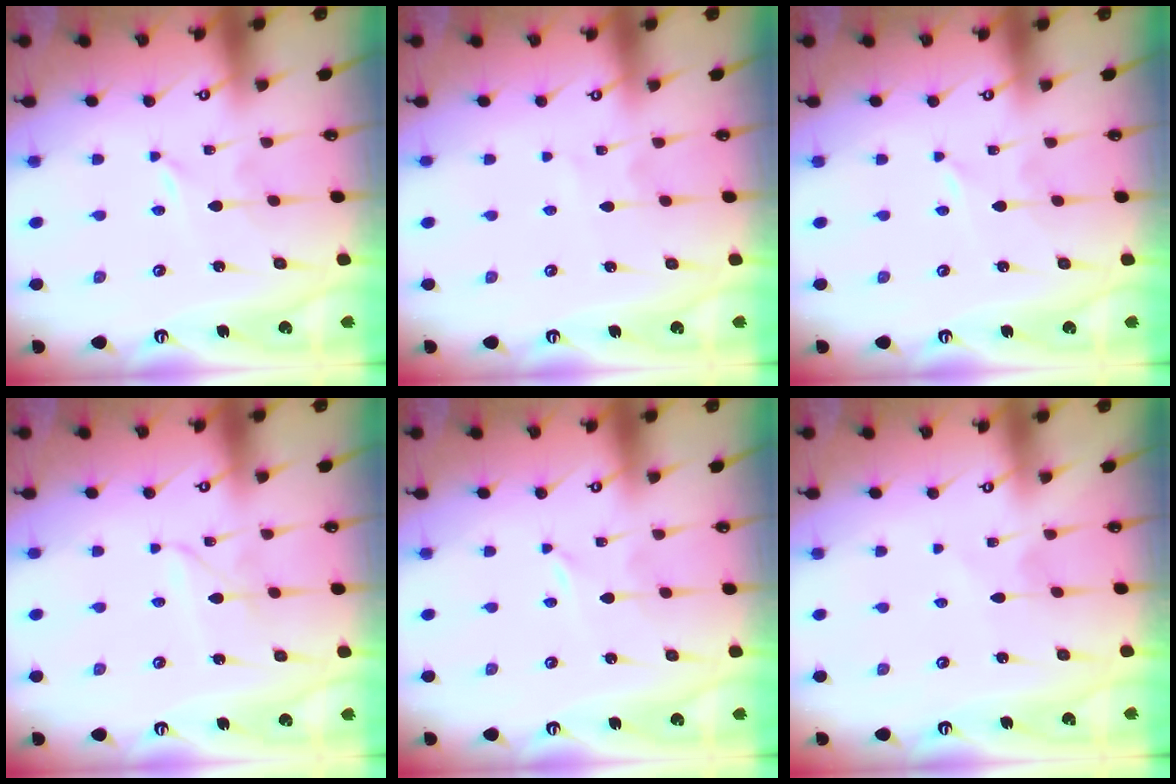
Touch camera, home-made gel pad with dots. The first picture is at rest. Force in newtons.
{"total": 2.2, "press": 2.1, "slide": 0.3}
{"total": 0.0}
{"total": 2.4, "press": 2.4, "slide": 0.2}
{"total": 0.0}
{"total": 2.2, "press": 2.2, "slide": 0.2}